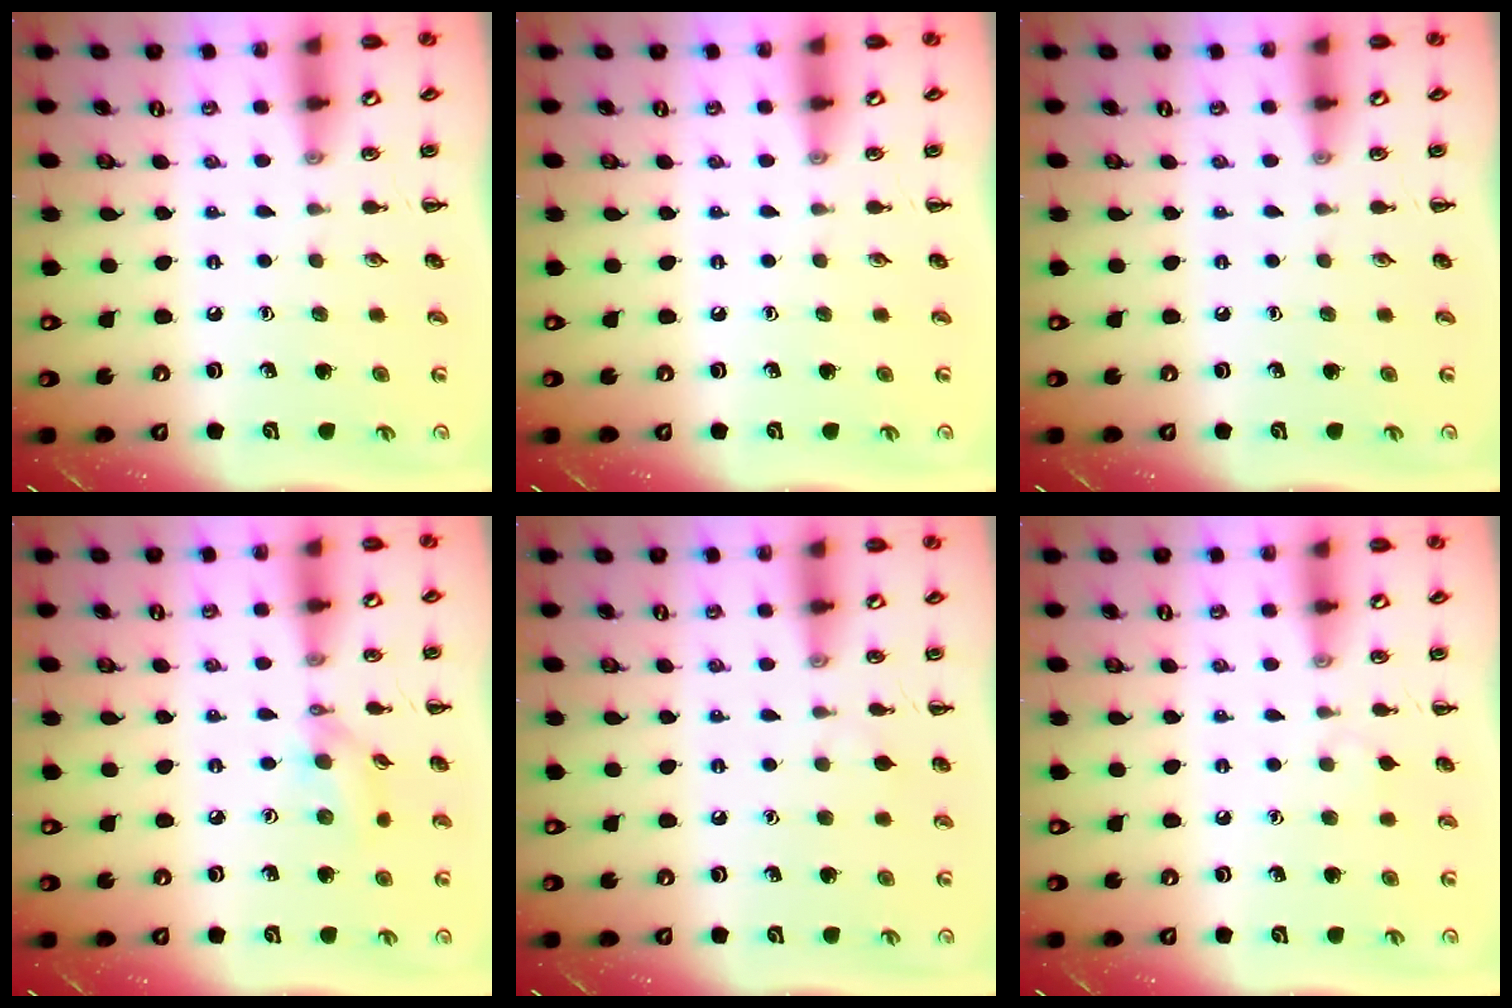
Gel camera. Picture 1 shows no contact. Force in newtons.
{"total": 0.0}
{"total": 0.0}
{"total": 7.6, "press": 7.5, "slide": 1.0}
{"total": 3.7, "press": 3.3, "slide": 1.6}
{"total": 2.6, "press": 2.4, "slide": 1.1}